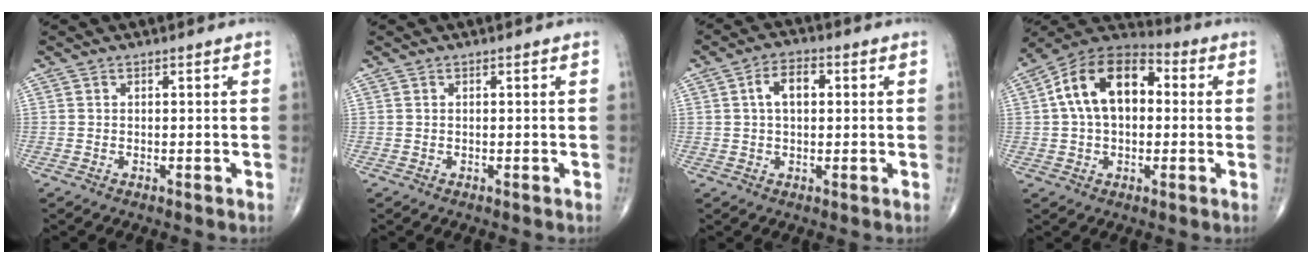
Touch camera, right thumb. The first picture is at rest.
{"total": 0.0}
{"total": 5.5, "force": [1.1, 3.2, 4.3], "torque": [-0.069, 0.013, 0.013]}
{"total": 15.4, "force": [2.1, 9.7, 11.8], "torque": [-0.184, 0.035, 0.025]}